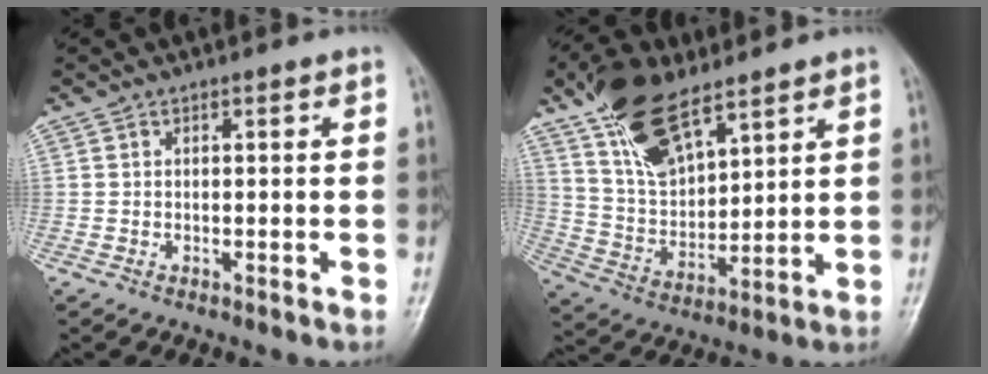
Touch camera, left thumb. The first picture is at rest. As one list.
[{"total": 15.4, "force": [10.1, 6.6, 9.5], "torque": [-0.150, -0.040, 0.203]}]